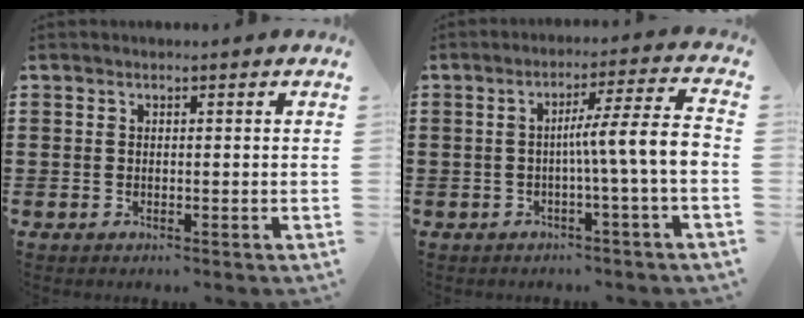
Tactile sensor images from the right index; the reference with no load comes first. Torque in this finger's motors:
{"motor_torque": [1.17, -0.66, 0.39, 0.17]}